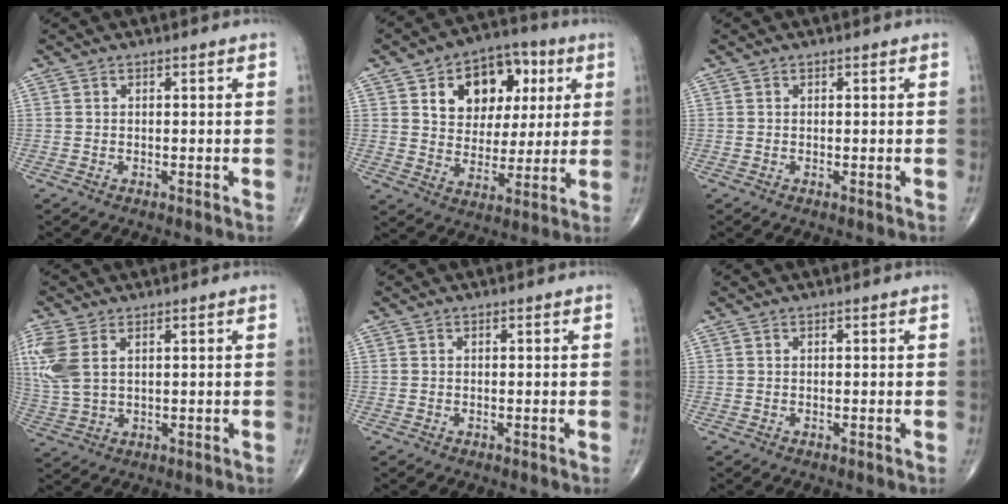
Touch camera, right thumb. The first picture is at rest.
{"total": 15.4, "force": [5.6, 10.9, 9.5], "torque": [-0.090, 0.000, 0.089]}
{"total": 0.0}
{"total": 9.6, "force": [3.1, 5.3, 7.3], "torque": [-0.198, 0.005, 0.075]}
{"total": 0.0}
{"total": 0.0}